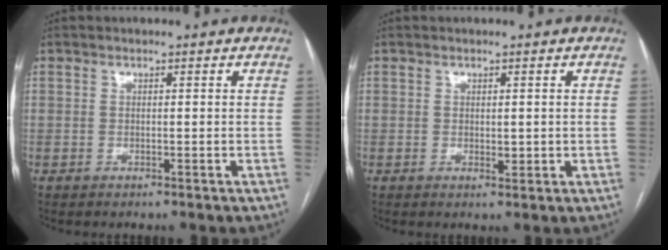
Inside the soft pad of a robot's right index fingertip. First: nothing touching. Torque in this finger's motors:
{"motor_torque": [-0.01, 0.08, -0.09, 0.00]}